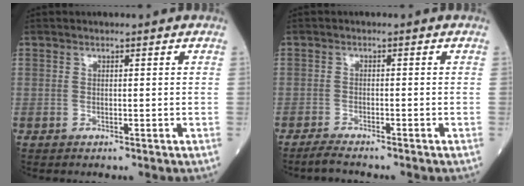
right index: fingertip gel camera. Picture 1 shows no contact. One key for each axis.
{"total": 2.6, "fx": -2.5, "fy": -0.2, "fz": 1.0, "tx": -0.027, "ty": -0.009, "tz": -0.045}